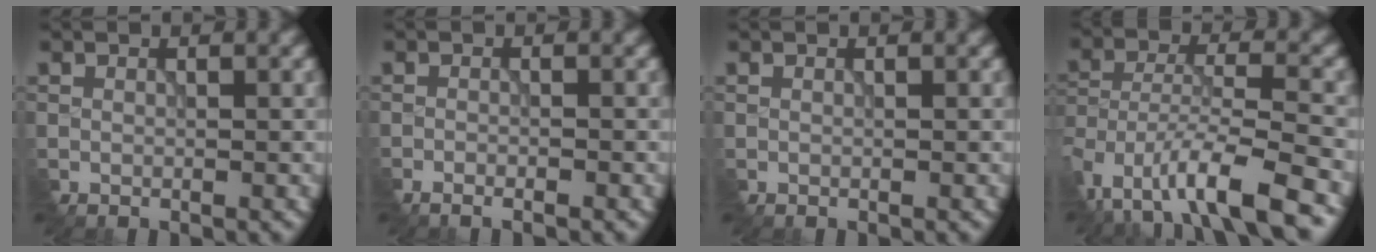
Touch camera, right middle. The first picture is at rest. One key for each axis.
{"total": 1.6, "fx": -1.3, "fy": 0.2, "fz": 0.9, "tx": -0.016, "ty": -0.003, "tz": -0.024}
{"total": 0.0}
{"total": 8.8, "fx": -6.2, "fy": 2.5, "fz": 5.6, "tx": -0.104, "ty": -0.011, "tz": -0.120}